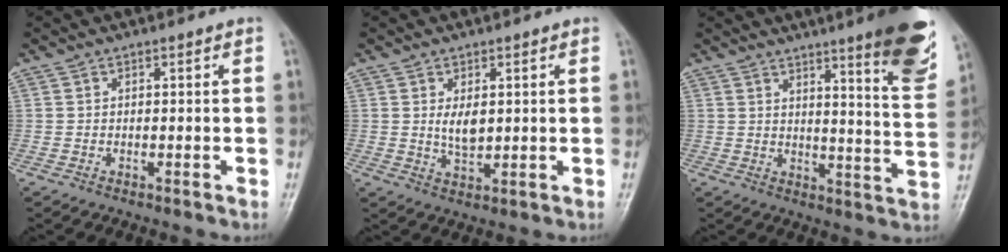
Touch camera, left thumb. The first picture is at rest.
{"total": 3.9, "force": [0.9, 2.0, 3.2], "torque": [-0.049, -0.013, 0.022]}
{"total": 16.5, "force": [10.4, 2.1, 12.6], "torque": [-0.137, -0.066, 0.131]}